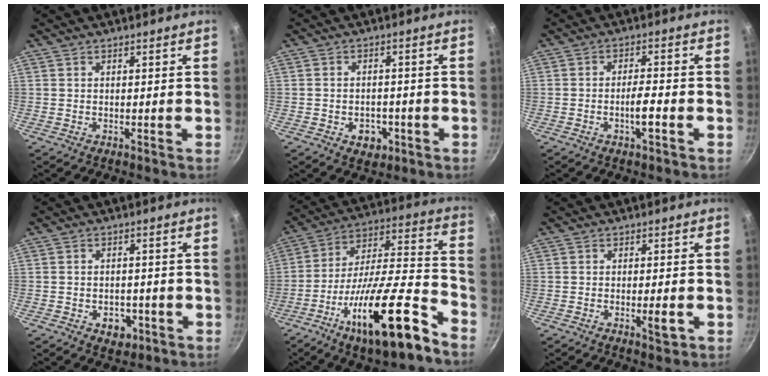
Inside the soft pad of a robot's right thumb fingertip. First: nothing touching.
{"total": 4.9, "force": [-1.9, 3.7, 2.7], "torque": [-0.025, 0.014, -0.019]}
{"total": 4.4, "force": [-1.9, 1.0, 3.8], "torque": [-0.063, 0.017, -0.032]}
{"total": 5.0, "force": [-1.9, 3.6, 2.9], "torque": [-0.027, 0.013, -0.018]}
{"total": 24.4, "force": [-13.2, 6.8, 19.4], "torque": [-0.277, 0.076, -0.226]}
{"total": 3.5, "force": [-1.2, 1.0, 3.1], "torque": [-0.047, 0.007, -0.015]}